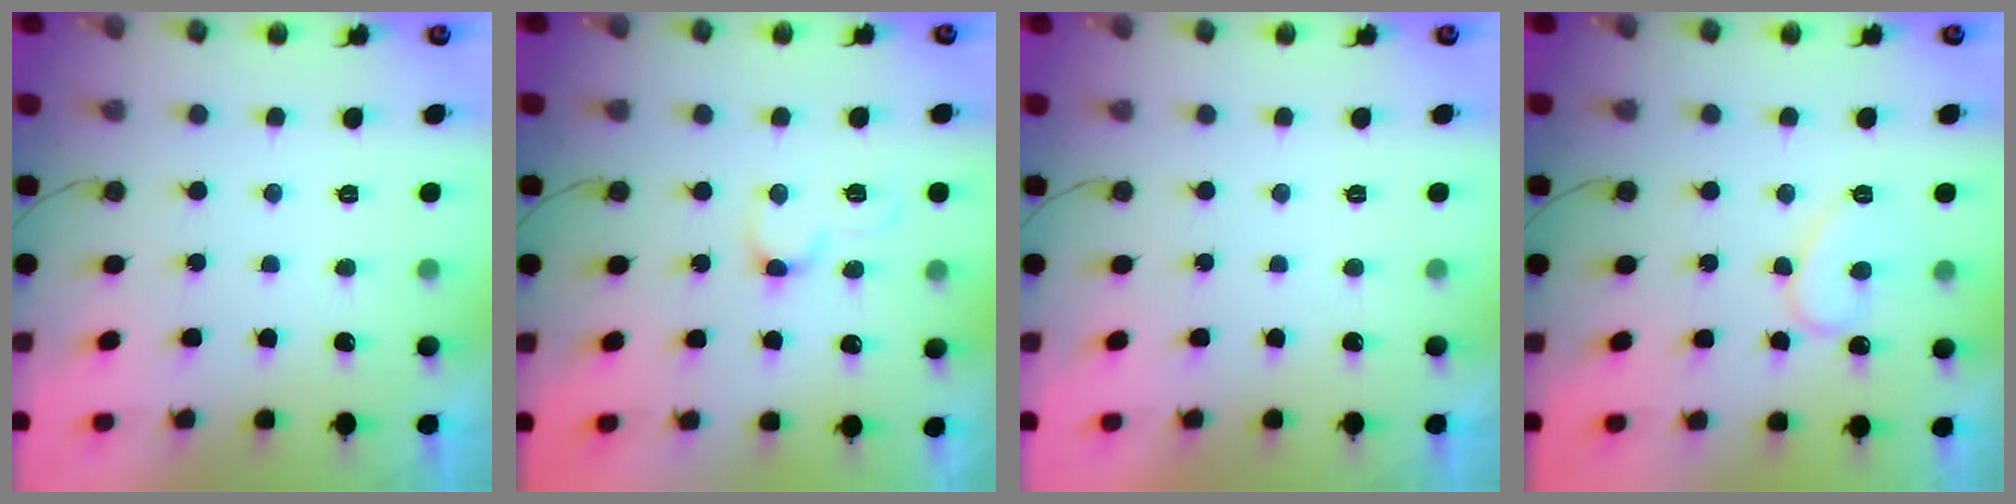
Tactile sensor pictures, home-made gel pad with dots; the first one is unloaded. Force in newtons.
{"total": 5.2, "press": 5.2, "slide": 0.3}
{"total": 1.9, "press": 1.9, "slide": 0.0}
{"total": 9.4, "press": 9.3, "slide": 0.8}